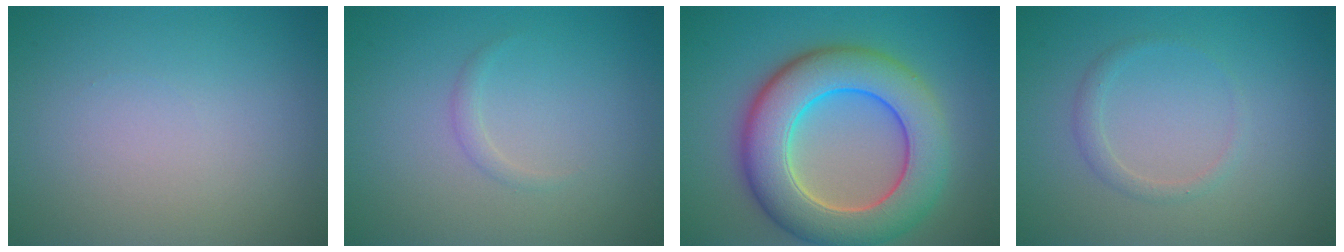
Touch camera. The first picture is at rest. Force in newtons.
{"total": 0.7, "press": 0.7, "slide": 0.0}
{"total": 10.1, "press": 10.1, "slide": 0.4}
{"total": 1.2, "press": 1.2, "slide": 0.2}